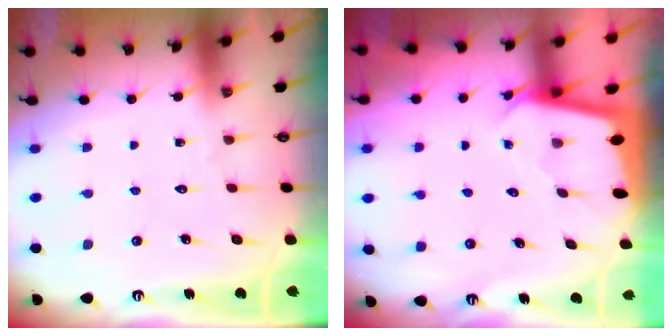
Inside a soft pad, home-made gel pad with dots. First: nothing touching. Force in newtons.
{"total": 2.1, "press": 2.1, "slide": 0.1}